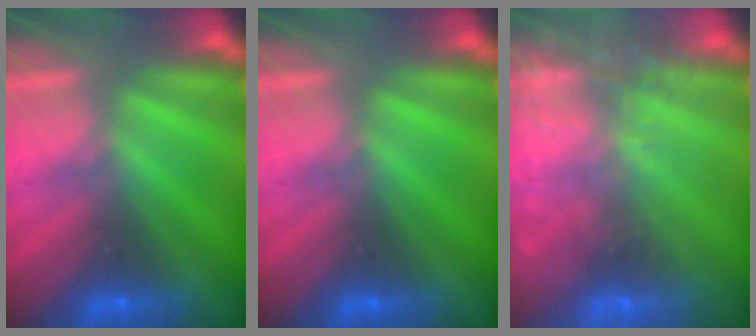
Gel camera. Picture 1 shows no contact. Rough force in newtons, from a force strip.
{"total": 0.0}
{"total": 7.8}